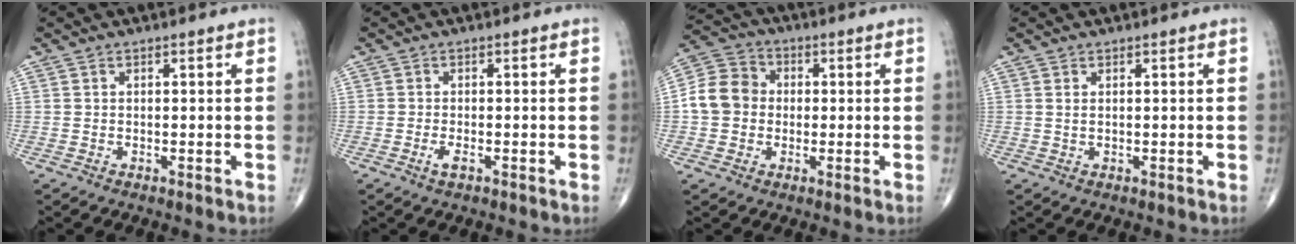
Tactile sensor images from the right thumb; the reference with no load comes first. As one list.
[{"total": 1.6, "force": [-0.7, 0.6, 1.3], "torque": [-0.026, -0.001, -0.014]}, {"total": 9.1, "force": [-0.2, 7.9, 4.4], "torque": [-0.069, 0.027, -0.017]}, {"total": 0.7, "force": [0.3, 0.2, 0.5], "torque": [-0.013, 0.001, 0.008]}]